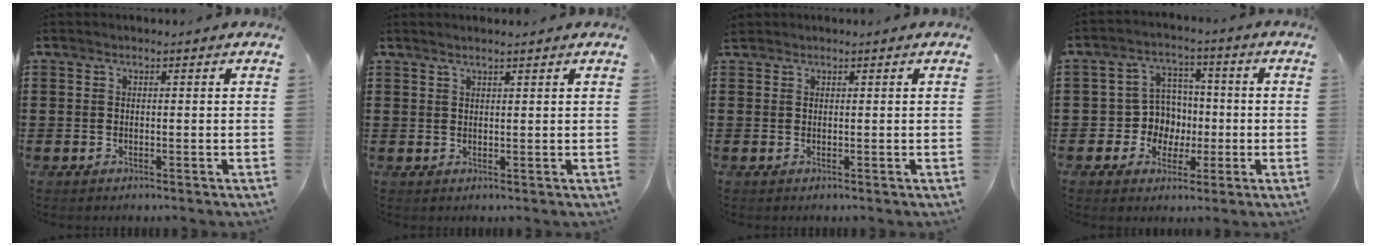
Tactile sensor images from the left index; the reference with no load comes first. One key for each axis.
{"total": 1.2, "fx": 1.1, "fy": -0.1, "fz": 0.6, "tx": -0.011, "ty": 0.000, "tz": 0.020}
{"total": 0.6, "fx": 0.6, "fy": 0.2, "fz": 0.1, "tx": -0.004, "ty": 0.001, "tz": 0.012}
{"total": 6.9, "fx": -0.5, "fy": 6.6, "fz": 1.8, "tx": -0.051, "ty": 0.013, "tz": -0.007}